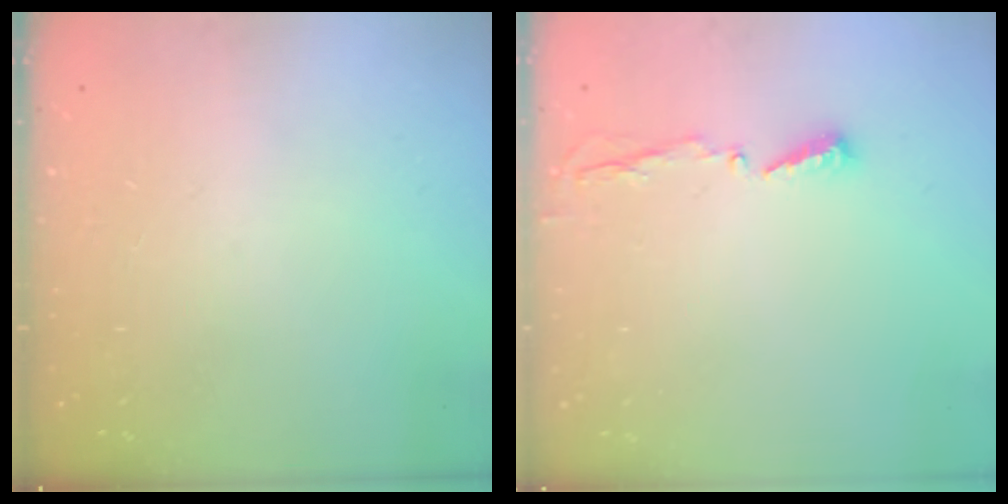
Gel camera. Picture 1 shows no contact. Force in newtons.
{"total": 3.4, "press": 3.4, "slide": 0.4}